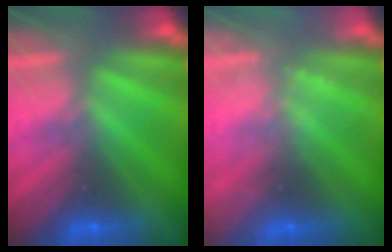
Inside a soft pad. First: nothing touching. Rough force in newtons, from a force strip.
{"total": 2.4}